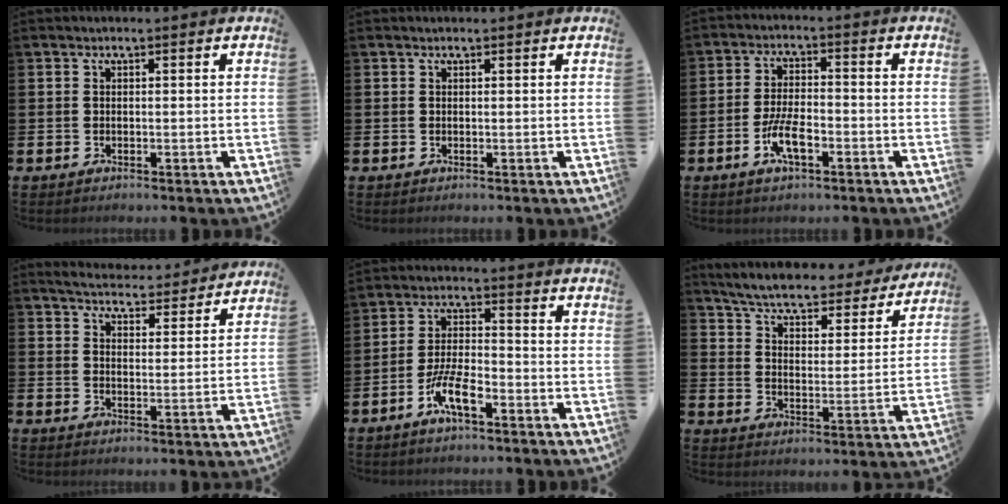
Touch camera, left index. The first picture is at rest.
{"total": 0.0}
{"total": 5.1, "force": [-2.0, 1.9, 4.3], "torque": [-0.079, 0.001, -0.039]}
{"total": 5.1, "force": [5.1, 0.5, 0.3], "torque": [-0.020, -0.042, 0.088]}
{"total": 6.1, "force": [-3.2, 1.7, 4.9], "torque": [-0.106, 0.000, -0.063]}
{"total": 6.0, "force": [5.6, 0.8, 1.9], "torque": [-0.063, -0.044, 0.090]}